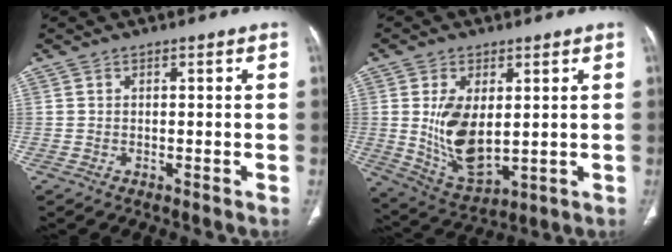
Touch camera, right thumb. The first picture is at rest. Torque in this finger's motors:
{"motor_torque": [-0.61, 1.12, 0.96, 0.46, 0.13]}